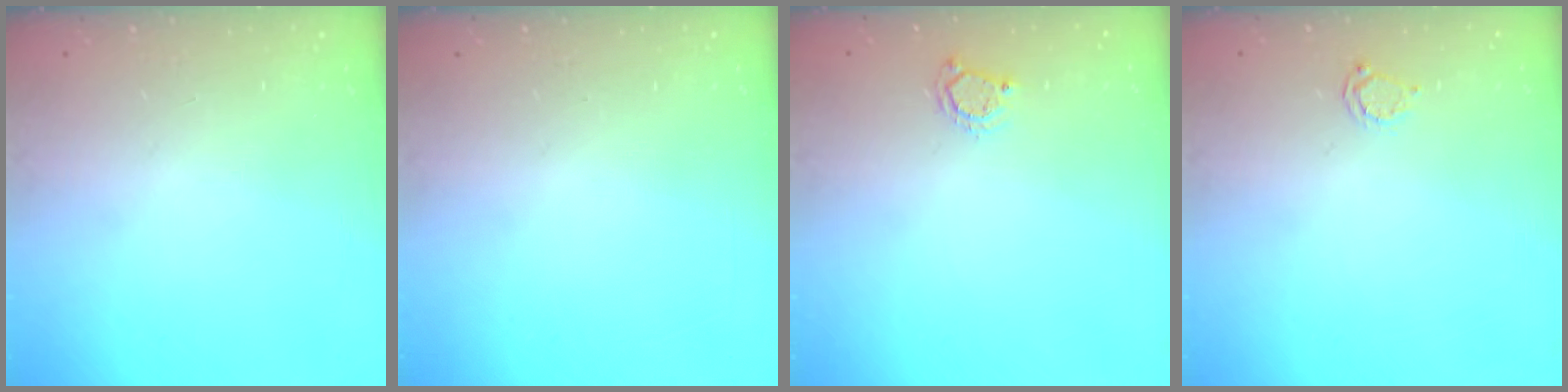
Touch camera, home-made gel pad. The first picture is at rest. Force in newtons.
{"total": 0.0}
{"total": 3.8, "press": 3.7, "slide": 0.6}
{"total": 2.3, "press": 2.3, "slide": 0.3}